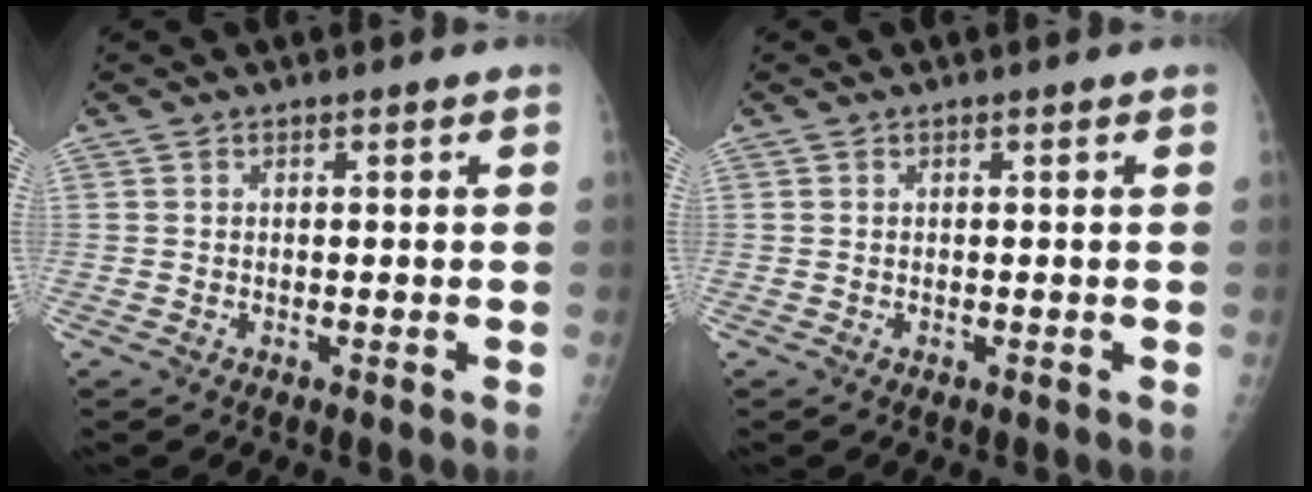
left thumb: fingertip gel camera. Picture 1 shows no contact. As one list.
[{"total": 0.0}]